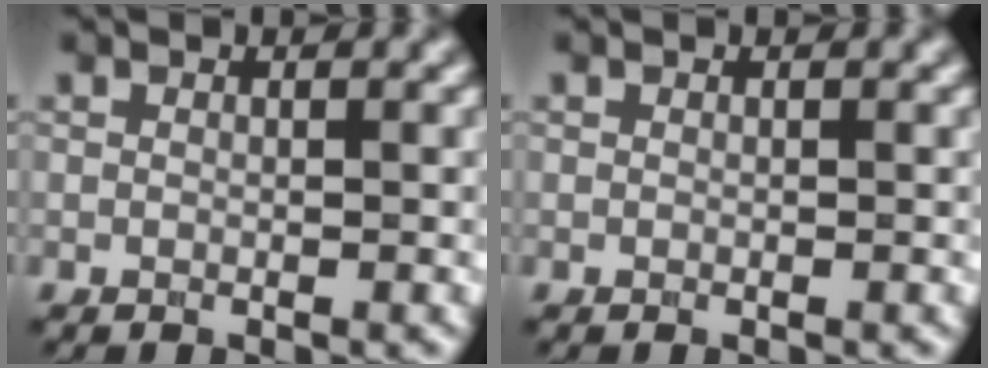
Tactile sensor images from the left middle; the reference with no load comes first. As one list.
[{"total": 0.0}]